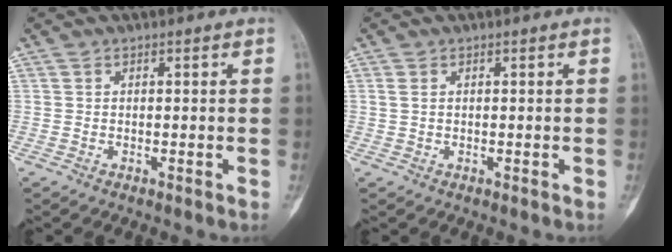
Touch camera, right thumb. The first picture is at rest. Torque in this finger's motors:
{"motor_torque": [0.02, -0.27, 0.31, 0.00, 0.03]}